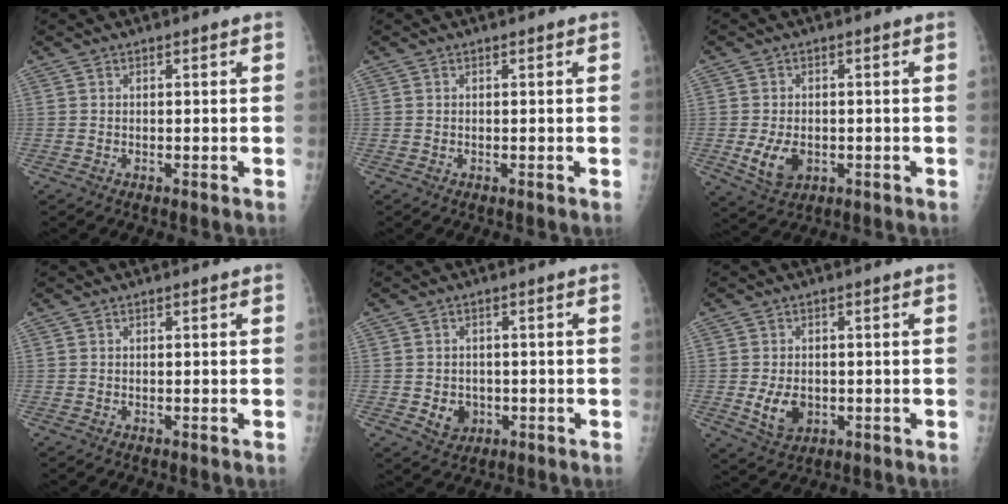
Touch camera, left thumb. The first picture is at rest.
{"total": 0.0}
{"total": 6.3, "force": [-1.4, 4.3, 4.4], "torque": [-0.074, -0.001, -0.015]}
{"total": 0.0}
{"total": 4.4, "force": [-1.0, 3.7, 2.1], "torque": [-0.014, 0.004, -0.006]}
{"total": 6.0, "force": [-1.0, 4.3, 4.0], "torque": [-0.060, -0.003, -0.007]}